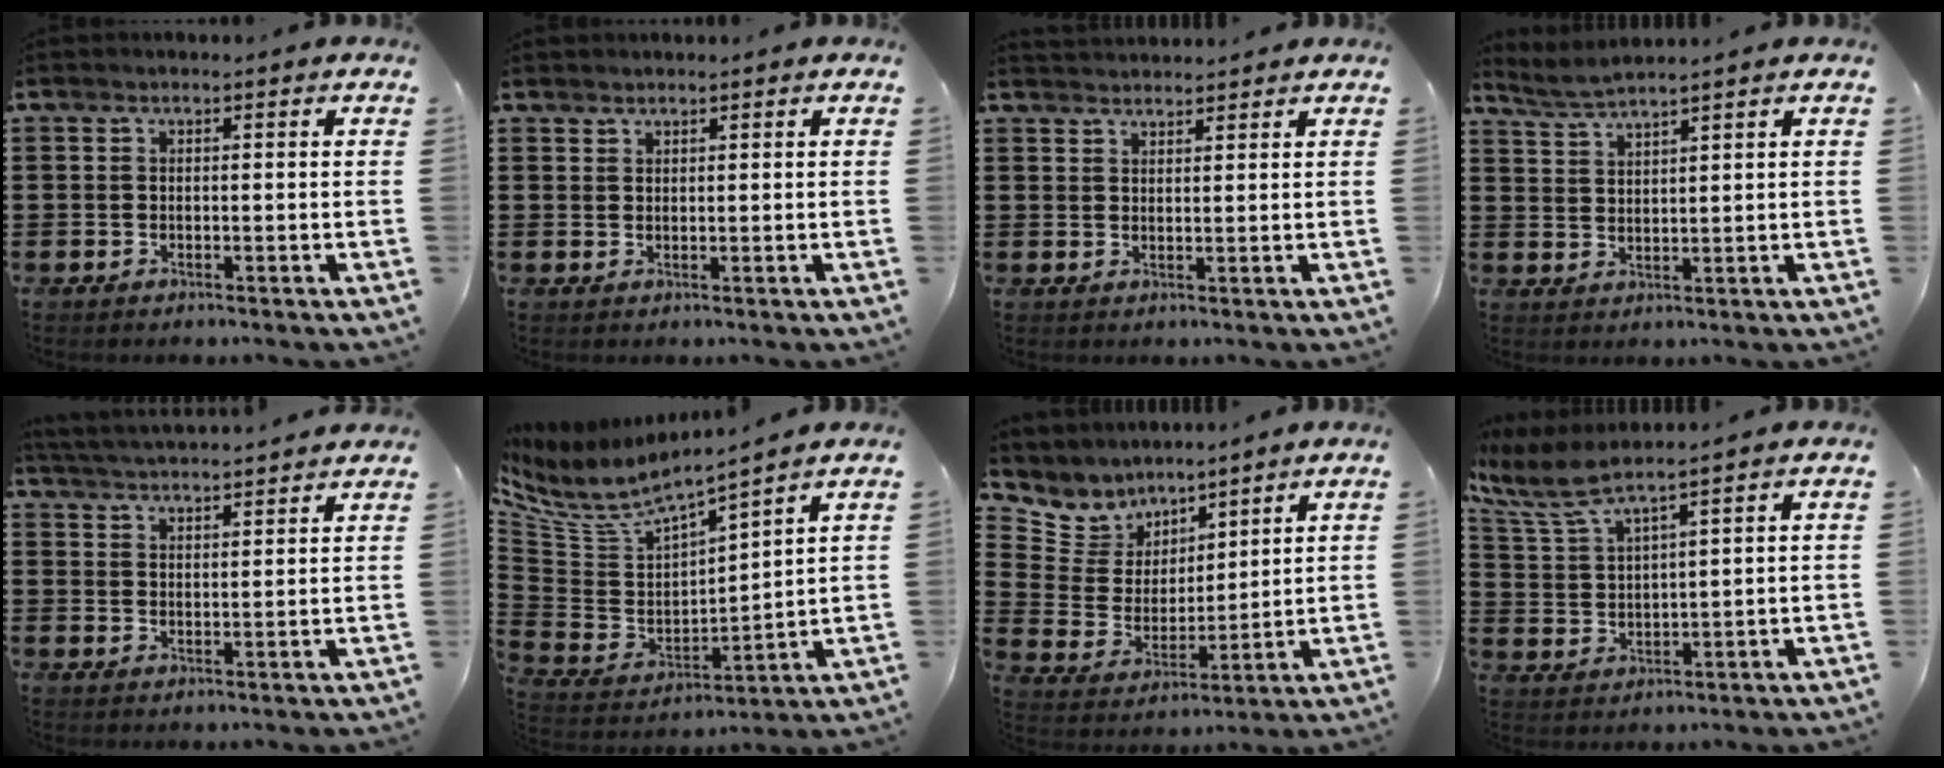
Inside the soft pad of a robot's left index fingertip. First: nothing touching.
{"total": 1.2, "force": [1.2, 0.1, 0.0], "torque": [-0.003, -0.001, 0.024]}
{"total": 2.0, "force": [2.0, 0.0, -0.2], "torque": [-0.002, -0.001, 0.040]}
{"total": 2.9, "force": [2.8, -0.4, 0.7], "torque": [-0.023, -0.007, 0.052]}
{"total": 3.5, "force": [3.5, -0.6, 0.1], "torque": [-0.015, -0.021, 0.059]}
{"total": 4.7, "force": [4.1, 1.3, 2.1], "torque": [-0.066, -0.037, 0.065]}
{"total": 7.0, "force": [5.7, 4.2, -0.1], "torque": [-0.050, -0.045, 0.107]}
{"total": 6.4, "force": [5.4, 0.5, 3.3], "torque": [-0.089, -0.023, 0.094]}